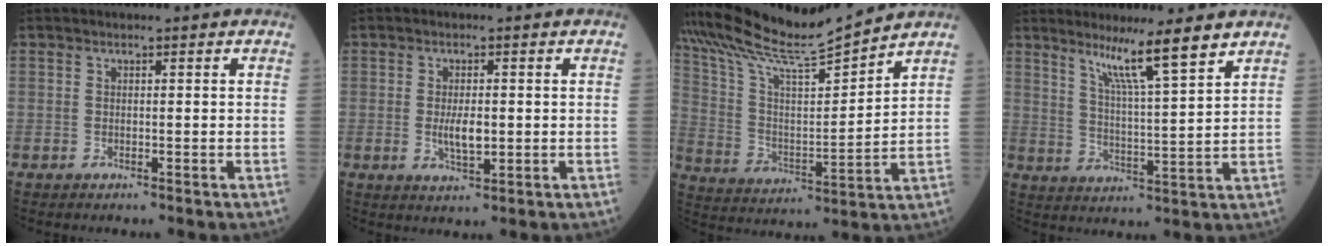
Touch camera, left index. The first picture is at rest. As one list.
[{"total": 3.7, "force": [-0.2, 1.4, 3.5], "torque": [-0.069, -0.005, -0.001]}, {"total": 13.0, "force": [12.5, -1.1, 3.5], "torque": [-0.084, -0.005, 0.233]}, {"total": 8.4, "force": [6.4, -1.1, 5.4], "torque": [-0.097, -0.008, 0.112]}]